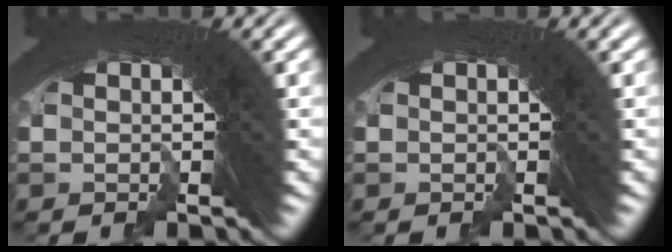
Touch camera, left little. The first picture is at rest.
{"total": 0.0}